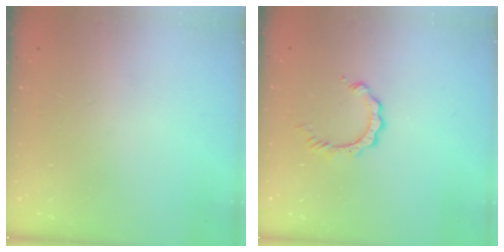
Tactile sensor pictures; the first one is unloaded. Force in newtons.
{"total": 3.9, "press": 3.9, "slide": 0.3}